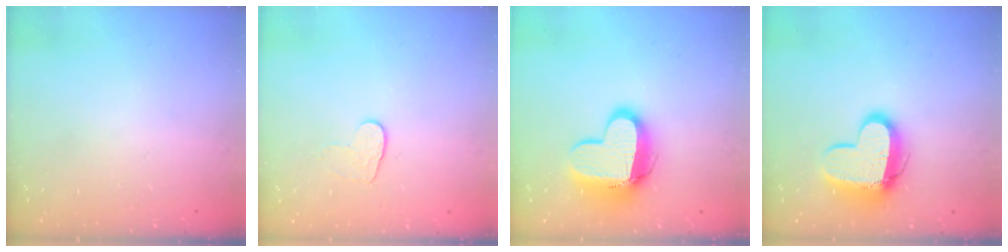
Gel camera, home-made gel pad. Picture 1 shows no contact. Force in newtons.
{"total": 5.3, "press": 5.3, "slide": 0.5}
{"total": 14.1, "press": 14.1, "slide": 1.1}
{"total": 13.1, "press": 13.0, "slide": 1.1}